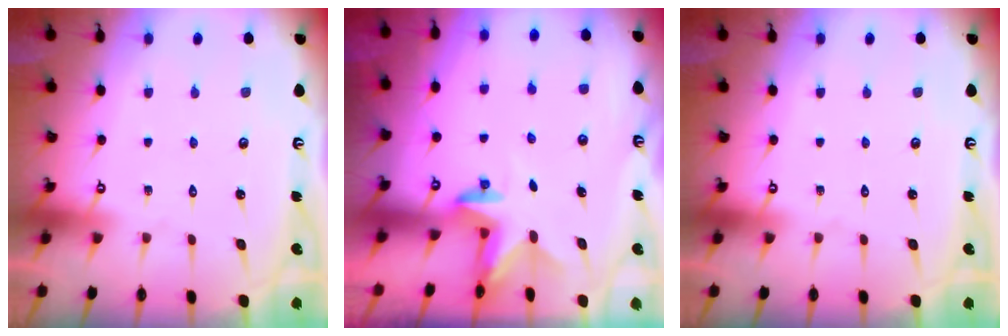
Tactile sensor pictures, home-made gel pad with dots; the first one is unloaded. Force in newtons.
{"total": 2.4, "press": 2.4, "slide": 0.4}
{"total": 0.0}